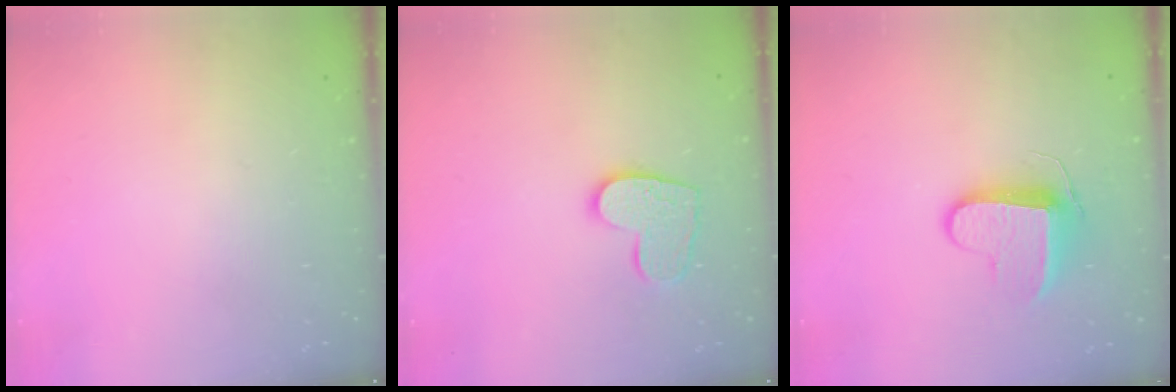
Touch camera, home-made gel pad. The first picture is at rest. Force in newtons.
{"total": 11.3, "press": 11.2, "slide": 0.7}
{"total": 9.4, "press": 9.4, "slide": 0.5}